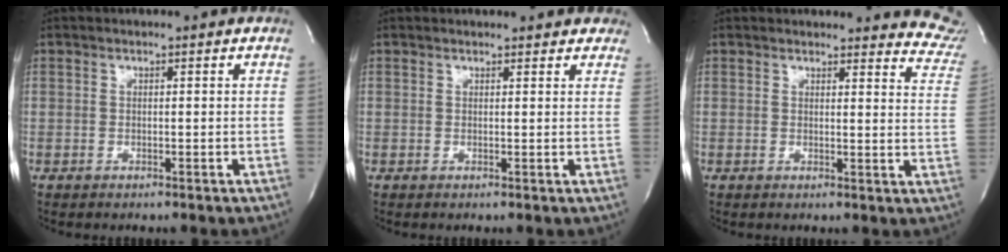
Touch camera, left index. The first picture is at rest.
{"total": 7.2, "force": [6.5, 2.6, 1.8], "torque": [-0.007, 0.008, 0.056]}
{"total": 14.1, "force": [13.8, 2.6, 1.3], "torque": [0.026, -0.087, 0.110]}